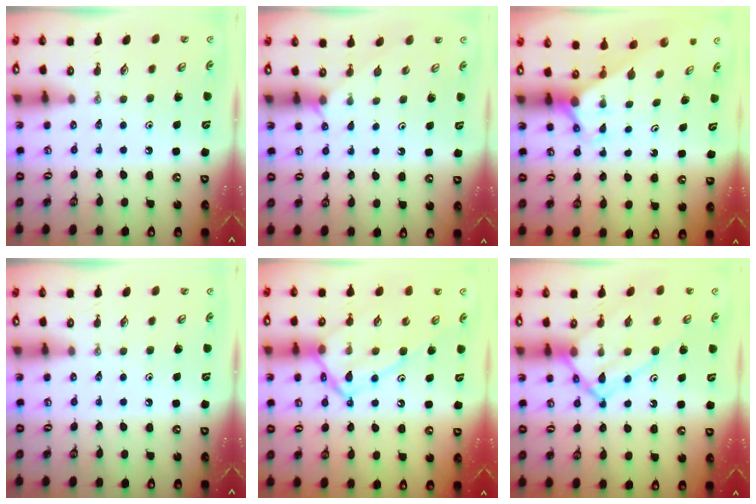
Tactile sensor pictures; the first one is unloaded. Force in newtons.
{"total": 4.5, "press": 4.5, "slide": 0.4}
{"total": 2.7, "press": 2.7, "slide": 0.0}
{"total": 0.0}
{"total": 15.4, "press": 15.3, "slide": 1.1}
{"total": 14.0, "press": 14.0, "slide": 1.1}